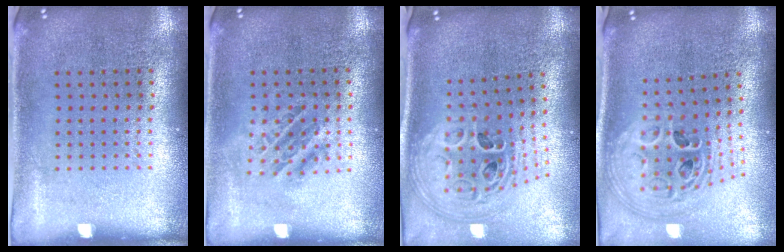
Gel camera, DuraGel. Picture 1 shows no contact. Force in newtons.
{"total": 1.1, "press": 1.0, "slide": 0.4}
{"total": 2.9, "press": 2.0, "slide": 2.1}
{"total": 2.8, "press": 2.0, "slide": 1.9}